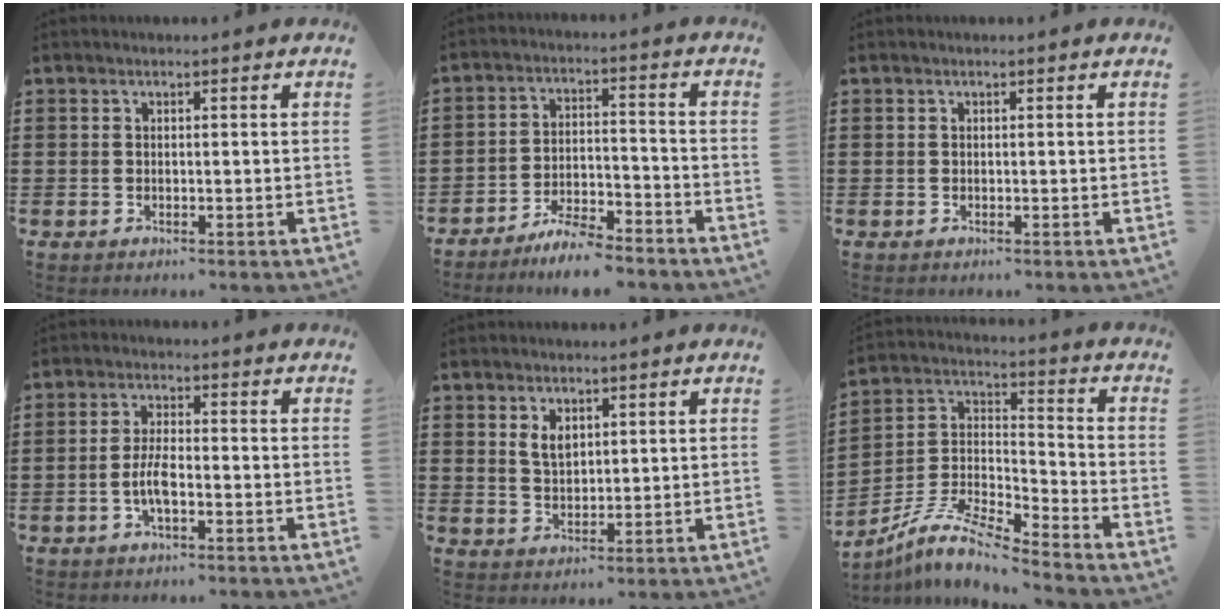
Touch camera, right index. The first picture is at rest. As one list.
[{"total": 6.1, "force": [-5.8, 0.5, 1.8], "torque": [-0.034, 0.008, -0.111]}, {"total": 0.0}, {"total": 4.3, "force": [-1.3, 1.4, 3.8], "torque": [-0.089, -0.002, -0.030]}, {"total": 3.2, "force": [1.6, 1.9, 1.9], "torque": [-0.036, 0.003, 0.027]}, {"total": 9.0, "force": [-8.0, 1.1, 3.8], "torque": [-0.091, 0.002, -0.166]}]